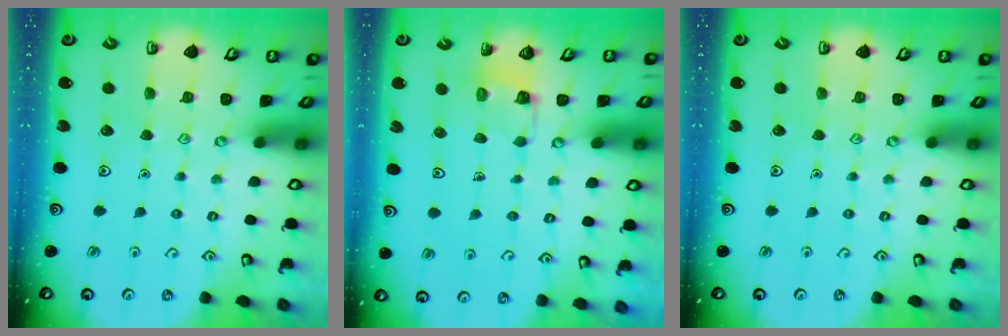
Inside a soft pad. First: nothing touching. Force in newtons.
{"total": 2.8, "press": 2.8, "slide": 0.2}
{"total": 0.0}